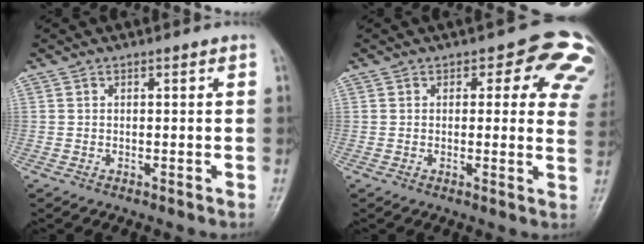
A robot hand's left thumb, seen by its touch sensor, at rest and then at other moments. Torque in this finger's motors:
{"motor_torque": [0.58, 0.59, 0.30, -0.28, 0.03]}